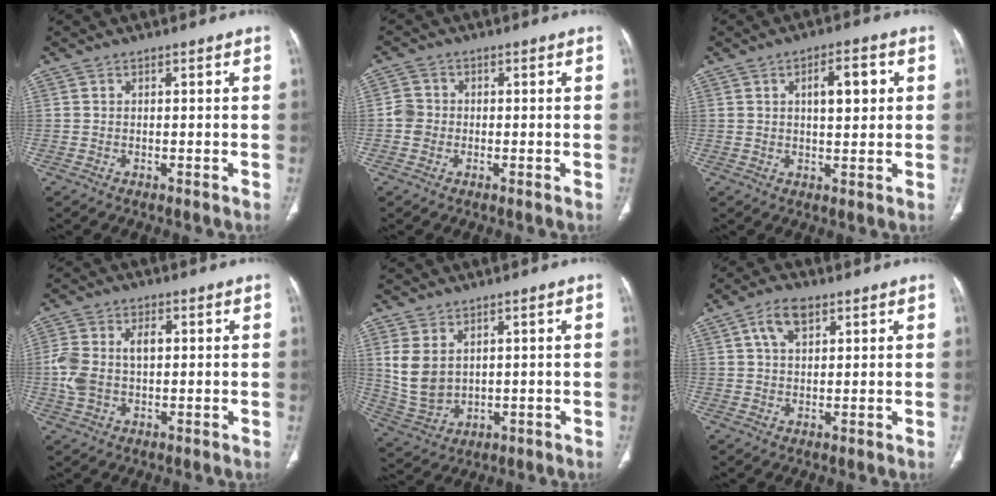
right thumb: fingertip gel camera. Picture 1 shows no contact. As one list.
[{"total": 3.1, "force": [-0.4, 2.9, 1.1], "torque": [-0.009, 0.008, -0.013]}, {"total": 6.8, "force": [1.9, 2.7, 5.9], "torque": [-0.079, -0.001, 0.031]}, {"total": 9.0, "force": [0.6, 5.5, 7.1], "torque": [-0.159, 0.018, 0.015]}, {"total": 8.4, "force": [2.1, 6.1, 5.4], "torque": [-0.102, -0.010, 0.065]}, {"total": 5.7, "force": [2.7, 3.1, 3.9], "torque": [-0.066, -0.001, 0.049]}]